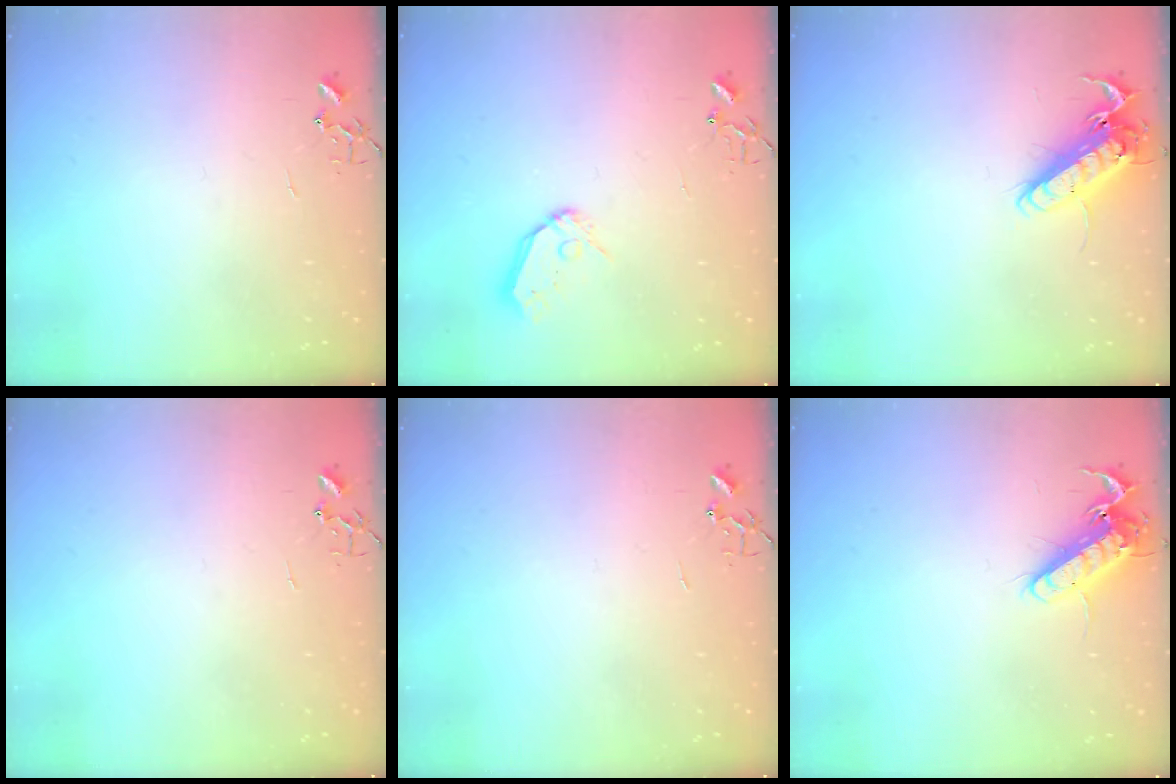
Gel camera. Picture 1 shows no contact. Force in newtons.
{"total": 8.6, "press": 8.6, "slide": 0.7}
{"total": 15.0, "press": 14.7, "slide": 2.5}
{"total": 0.0}
{"total": 0.0}
{"total": 13.5, "press": 13.3, "slide": 1.9}